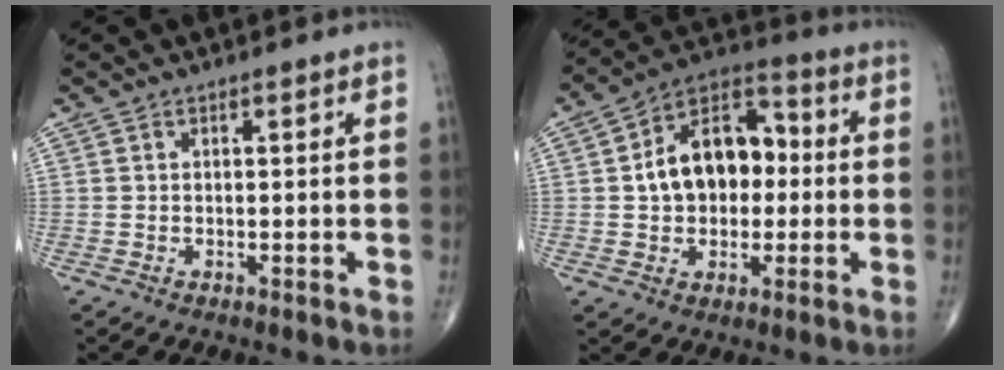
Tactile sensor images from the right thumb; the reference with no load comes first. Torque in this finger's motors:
{"motor_torque": [0.29, 0.29, 0.36, -0.27, 0.14]}